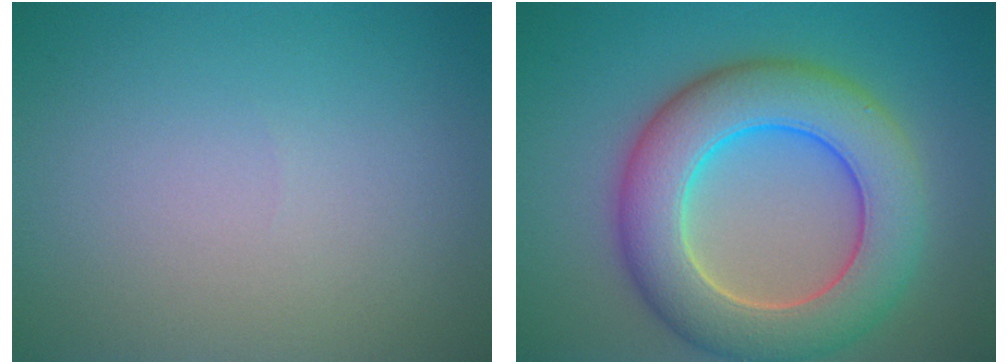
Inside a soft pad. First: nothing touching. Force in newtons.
{"total": 9.7, "press": 9.6, "slide": 0.4}